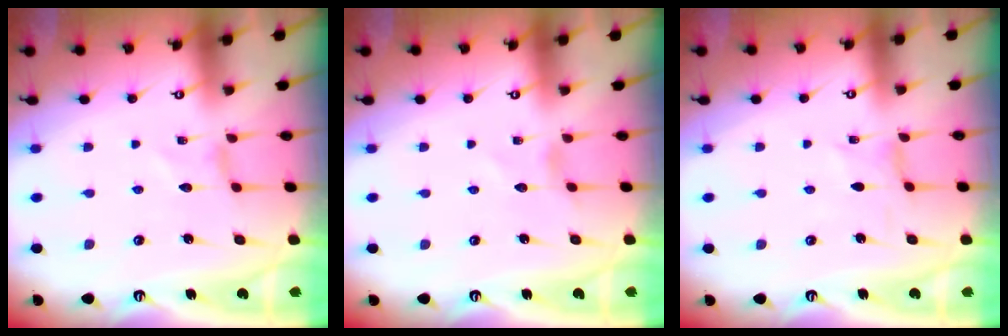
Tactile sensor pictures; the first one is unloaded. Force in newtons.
{"total": 0.0}
{"total": 0.0}